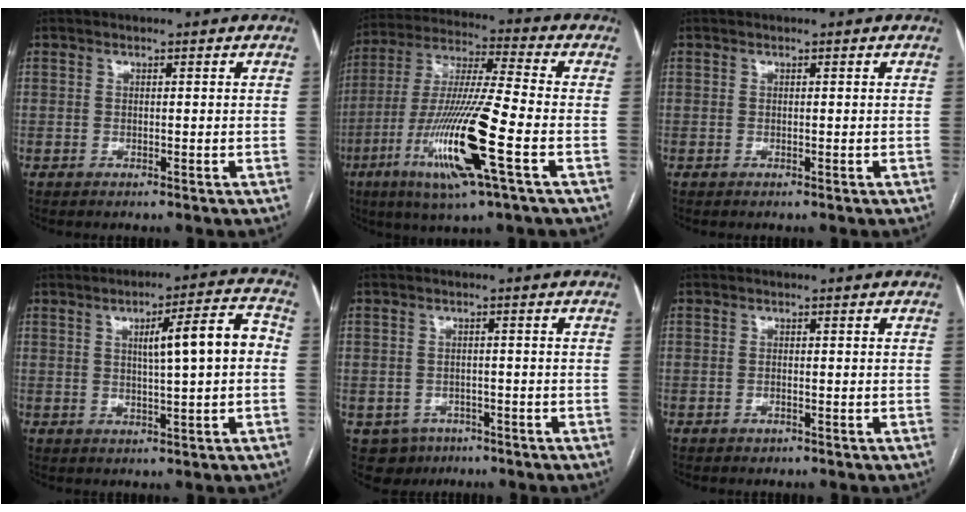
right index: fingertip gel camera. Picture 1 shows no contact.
{"total": 17.5, "force": [-6.3, 0.1, 16.3], "torque": [-0.335, -0.024, -0.120]}
{"total": 0.0}
{"total": 8.5, "force": [0.8, 0.8, 8.5], "torque": [-0.123, 0.020, 0.012]}
{"total": 4.8, "force": [-2.4, 4.2, 0.4], "torque": [0.000, 0.009, -0.032]}
{"total": 0.5, "force": [-0.4, 0.3, 0.2], "torque": [-0.003, 0.000, -0.007]}